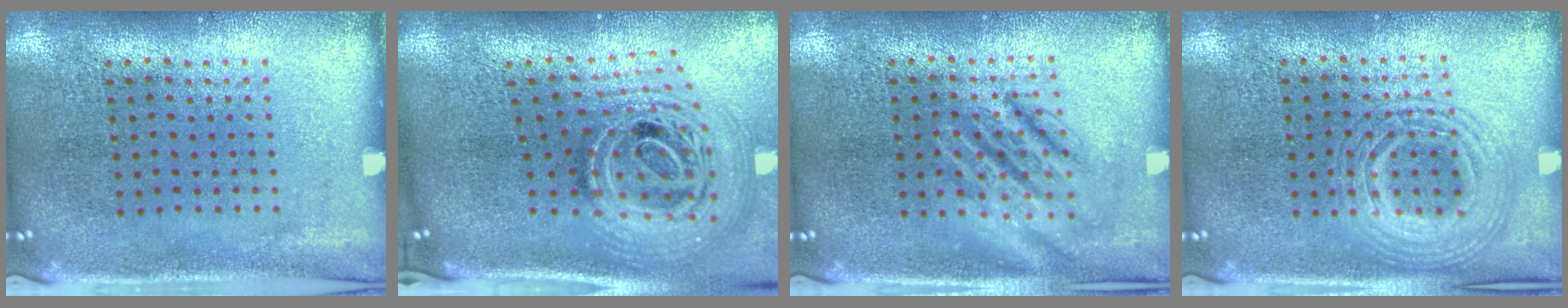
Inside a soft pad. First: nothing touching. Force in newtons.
{"total": 2.7, "press": 1.9, "slide": 2.0}
{"total": 2.8, "press": 2.8, "slide": 0.3}
{"total": 2.9, "press": 2.9, "slide": 0.3}